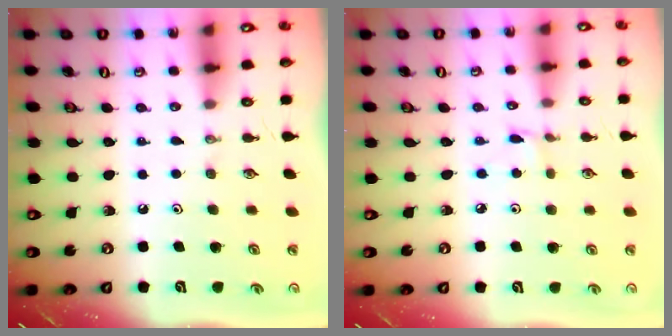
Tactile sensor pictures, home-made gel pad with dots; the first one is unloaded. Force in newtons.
{"total": 1.6, "press": 1.5, "slide": 0.2}